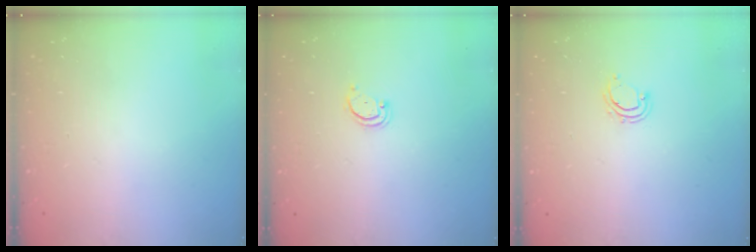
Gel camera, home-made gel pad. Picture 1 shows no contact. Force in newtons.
{"total": 2.2, "press": 2.2, "slide": 0.2}
{"total": 4.1, "press": 4.1, "slide": 0.3}